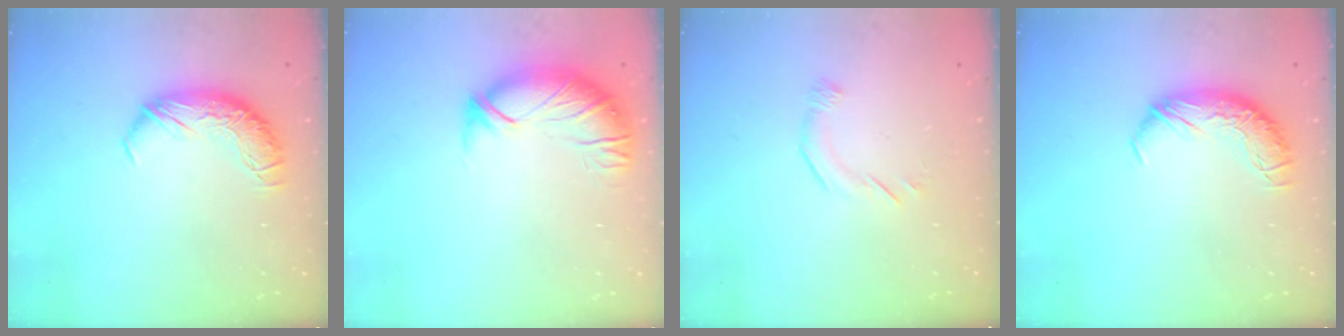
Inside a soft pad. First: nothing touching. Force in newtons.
{"total": 3.0, "press": 1.6, "slide": 2.5}
{"total": 6.1, "press": 6.1, "slide": 0.6}
{"total": 0.0}